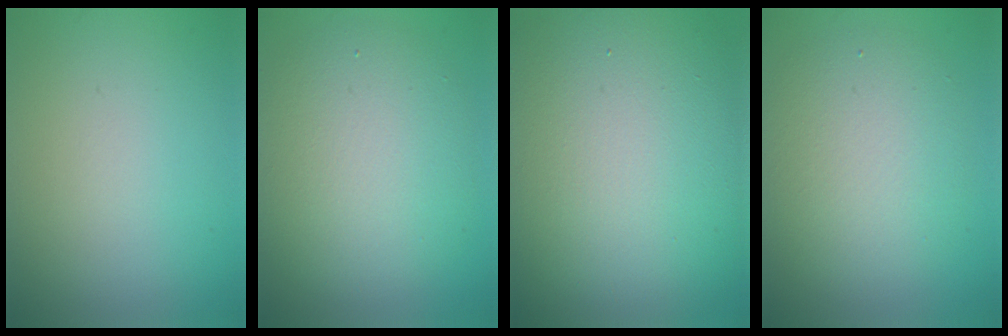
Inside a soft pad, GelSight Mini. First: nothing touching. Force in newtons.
{"total": 7.4, "press": 7.4, "slide": 0.8}
{"total": 18.1, "press": 18.1, "slide": 1.0}
{"total": 5.4, "press": 5.3, "slide": 0.5}